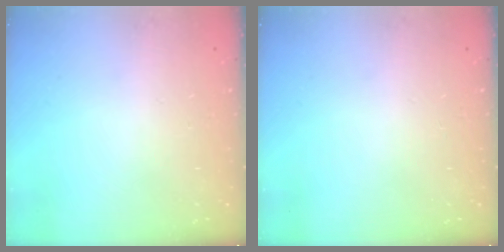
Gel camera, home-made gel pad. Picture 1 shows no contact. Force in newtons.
{"total": 0.0}